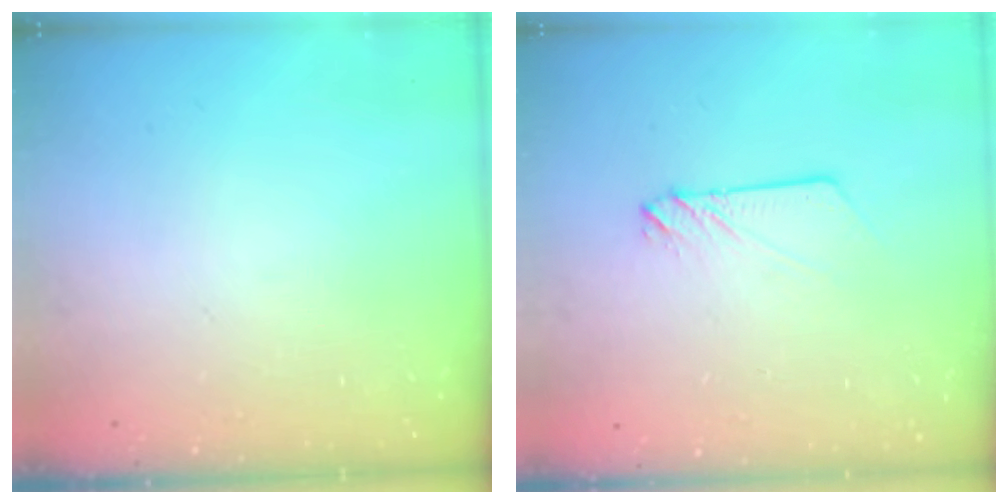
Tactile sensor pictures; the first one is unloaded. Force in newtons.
{"total": 2.9, "press": 2.9, "slide": 0.4}